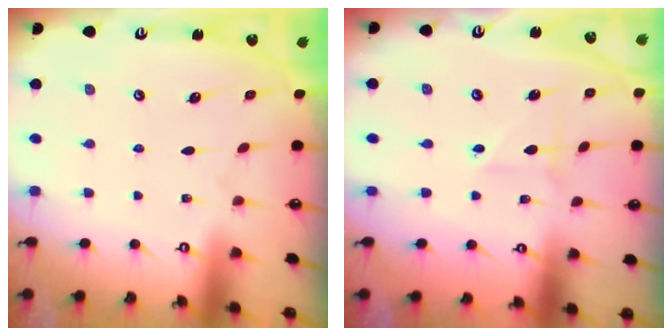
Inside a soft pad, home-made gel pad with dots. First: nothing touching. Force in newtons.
{"total": 2.0, "press": 1.9, "slide": 0.3}